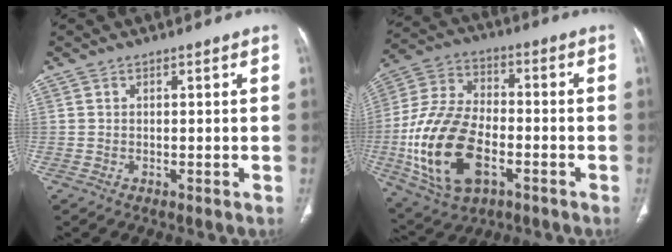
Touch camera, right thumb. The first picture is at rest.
{"total": 20.0, "force": [-5.6, 11.6, 15.4], "torque": [-0.303, 0.017, -0.096]}